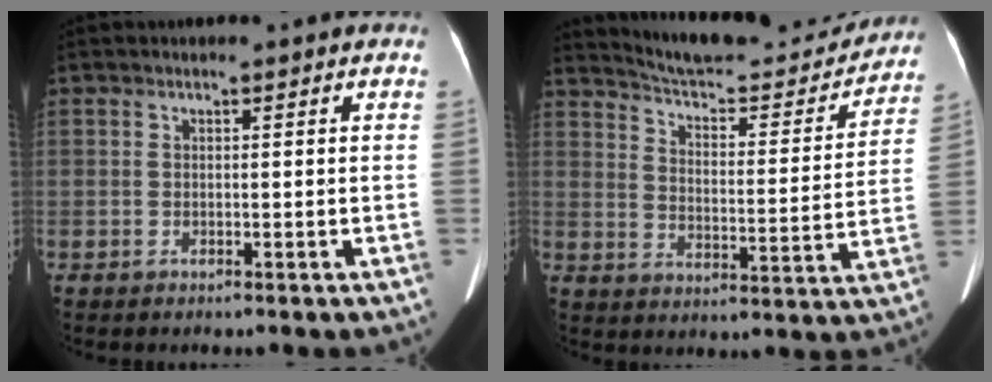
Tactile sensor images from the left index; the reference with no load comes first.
{"total": 20.1, "force": [19.1, 2.8, 5.6], "torque": [-0.076, -0.033, 0.258]}